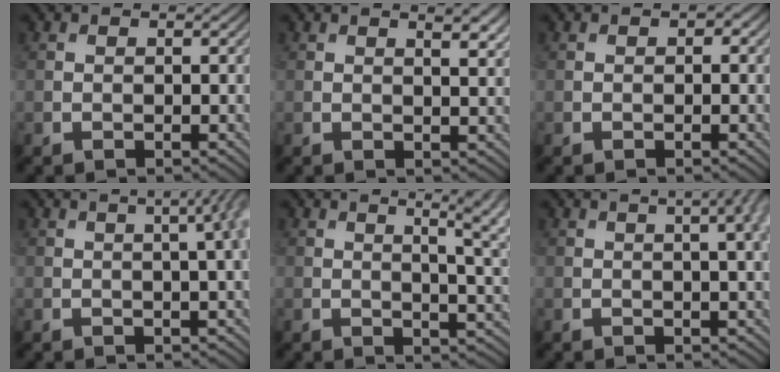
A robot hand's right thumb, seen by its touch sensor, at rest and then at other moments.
{"total": 3.0, "force": [1.7, 0.8, 2.4], "torque": [-0.037, -0.003, 0.029]}
{"total": 0.7, "force": [0.0, 0.5, 0.5], "torque": [-0.005, -0.002, -0.001]}
{"total": 7.0, "force": [1.2, 2.1, 6.6], "torque": [-0.061, 0.031, 0.000]}
{"total": 8.4, "force": [2.8, 2.7, 7.4], "torque": [-0.079, 0.022, 0.030]}
{"total": 7.3, "force": [2.2, 2.5, 6.5], "torque": [-0.060, 0.026, 0.010]}